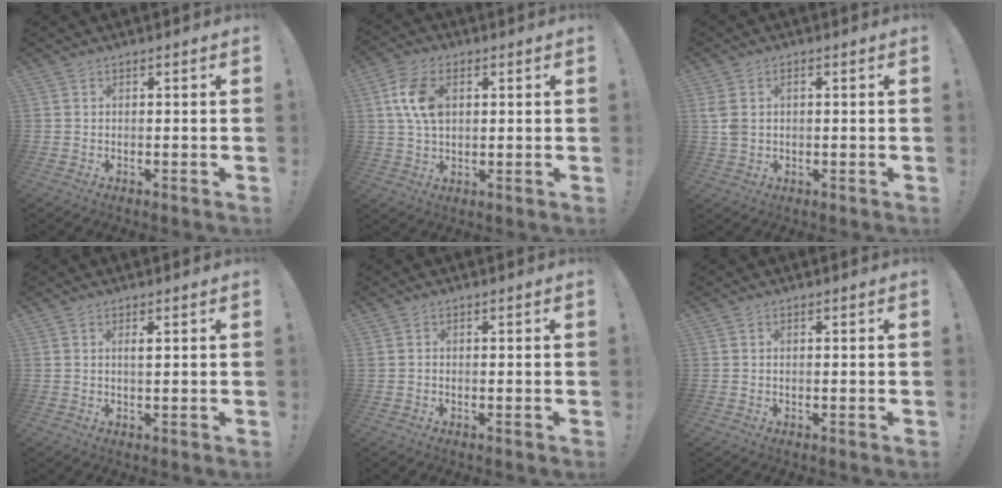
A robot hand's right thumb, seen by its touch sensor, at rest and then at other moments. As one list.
[{"total": 10.6, "force": [2.5, 6.9, 7.7], "torque": [-0.143, 0.003, 0.045]}, {"total": 3.9, "force": [0.6, 2.8, 2.7], "torque": [-0.052, 0.003, 0.012]}, {"total": 1.3, "force": [0.4, 0.2, 1.3], "torque": [-0.015, -0.005, 0.003]}, {"total": 0.8, "force": [-0.3, 0.7, 0.2], "torque": [-0.002, 0.002, -0.005]}, {"total": 0.0}]